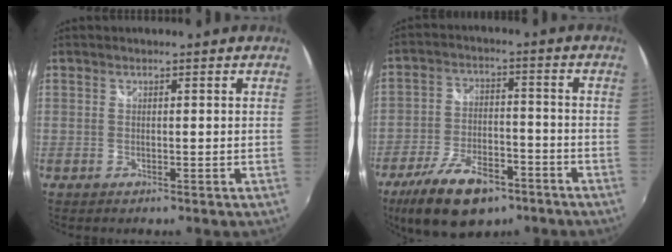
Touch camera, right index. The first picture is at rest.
{"total": 14.2, "force": [-9.1, 7.3, 8.2], "torque": [-0.176, -0.009, -0.146]}